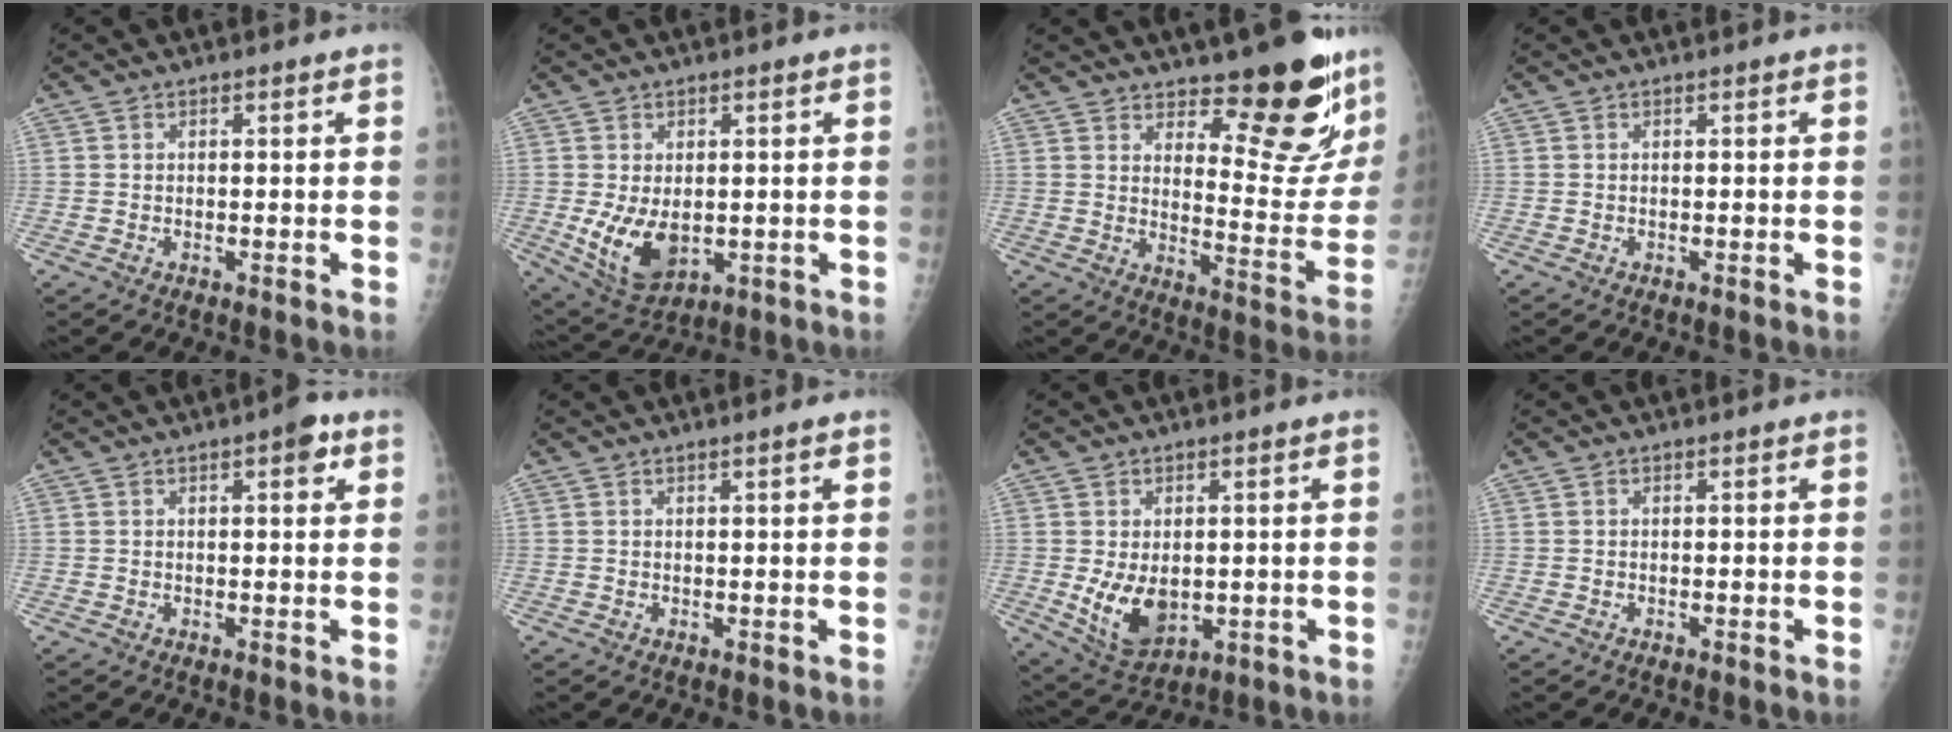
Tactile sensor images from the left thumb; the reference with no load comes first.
{"total": 9.1, "force": [-0.9, 5.6, 7.1], "torque": [-0.119, -0.016, 0.003]}
{"total": 17.0, "force": [12.9, 5.5, 9.7], "torque": [-0.075, -0.121, 0.174]}
{"total": 0.0}
{"total": 2.3, "force": [1.1, 0.8, 1.8], "torque": [-0.019, 0.000, 0.012]}
{"total": 1.1, "force": [0.7, -0.1, 0.9], "torque": [-0.015, -0.002, 0.012]}
{"total": 8.7, "force": [-0.6, 5.7, 6.6], "torque": [-0.099, -0.016, 0.011]}
{"total": 0.0}